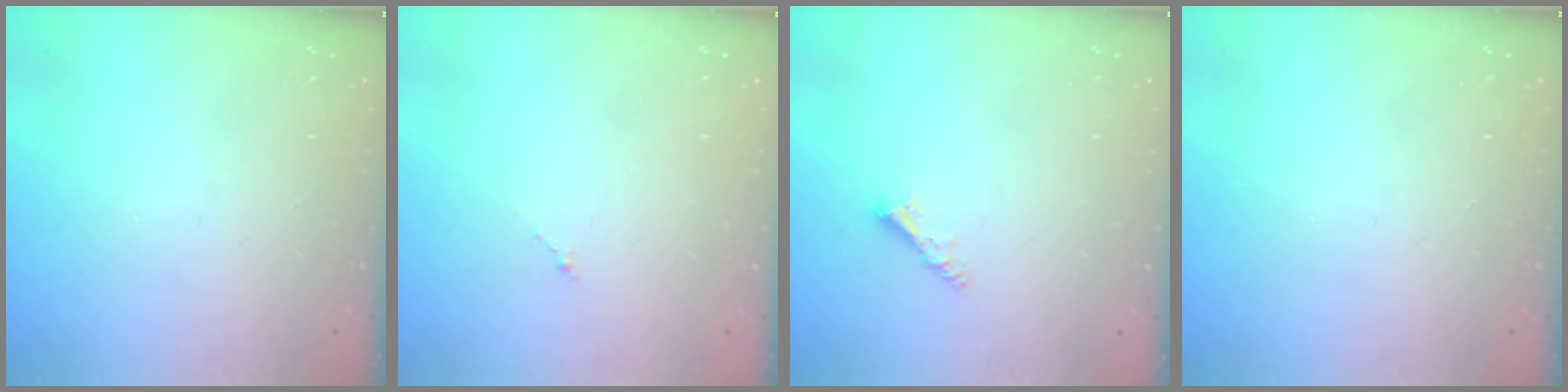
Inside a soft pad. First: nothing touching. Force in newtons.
{"total": 0.0}
{"total": 3.9, "press": 3.9, "slide": 0.3}
{"total": 0.0}